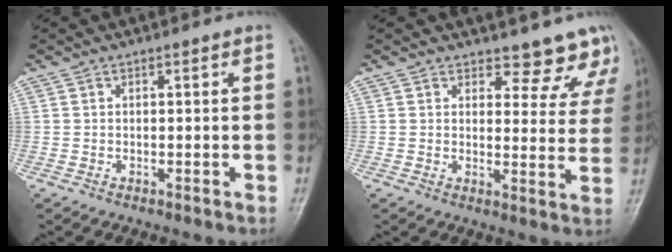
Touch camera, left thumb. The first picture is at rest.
{"total": 8.5, "force": [7.7, 3.6, 0.9], "torque": [0.038, -0.051, 0.070]}